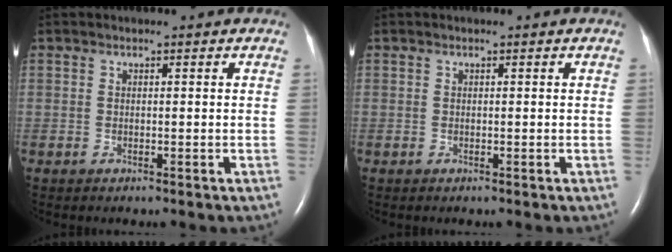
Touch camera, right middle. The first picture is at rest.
{"total": 0.0}